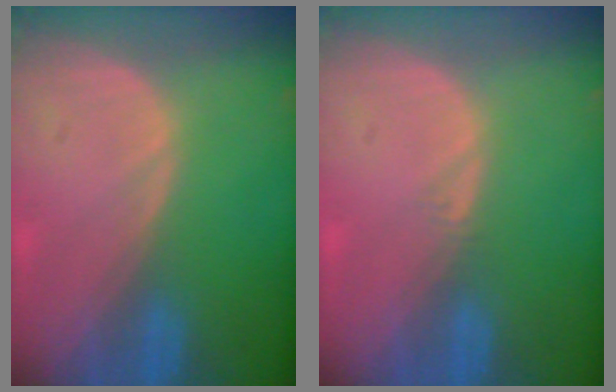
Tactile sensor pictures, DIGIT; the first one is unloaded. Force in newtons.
{"total": 0.5, "press": 0.5, "slide": 0.2}